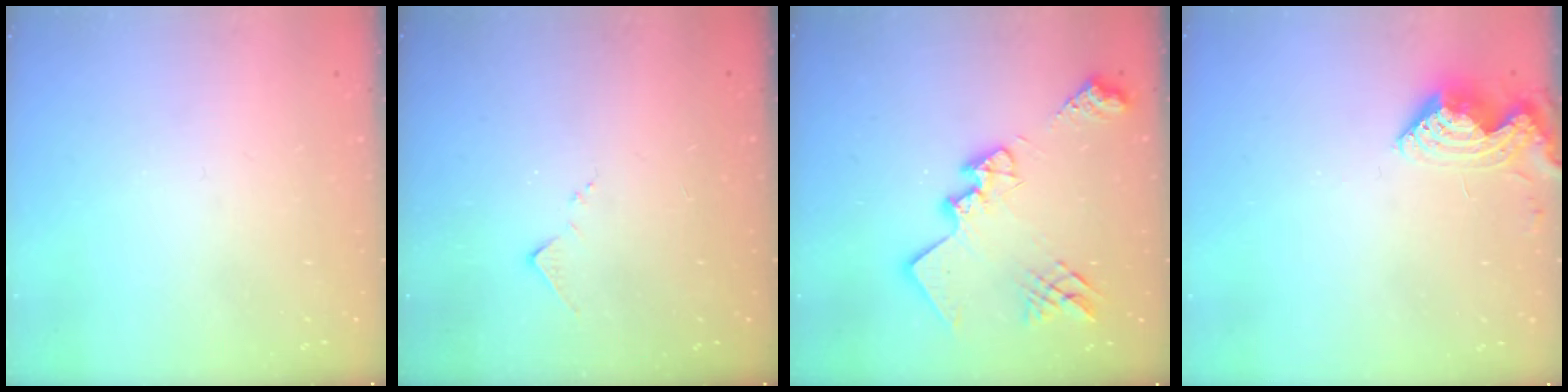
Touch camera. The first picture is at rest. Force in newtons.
{"total": 6.7, "press": 6.7, "slide": 0.8}
{"total": 21.4, "press": 21.4, "slide": 1.0}
{"total": 8.3, "press": 8.3, "slide": 0.6}